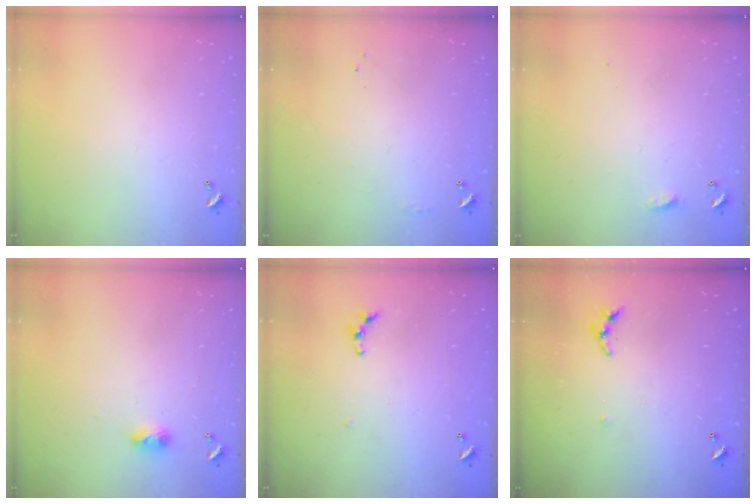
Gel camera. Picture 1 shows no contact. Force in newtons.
{"total": 4.3, "press": 4.3, "slide": 0.6}
{"total": 4.3, "press": 4.3, "slide": 0.5}
{"total": 4.1, "press": 4.1, "slide": 0.5}
{"total": 4.6, "press": 4.5, "slide": 0.7}
{"total": 4.3, "press": 4.3, "slide": 0.4}